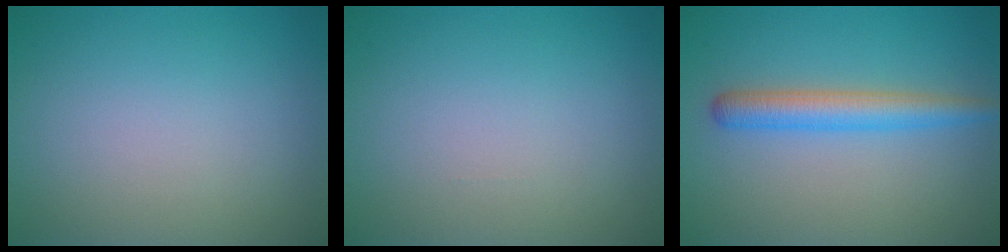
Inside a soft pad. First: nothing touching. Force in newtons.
{"total": 0.0}
{"total": 3.5, "press": 3.5, "slide": 0.1}